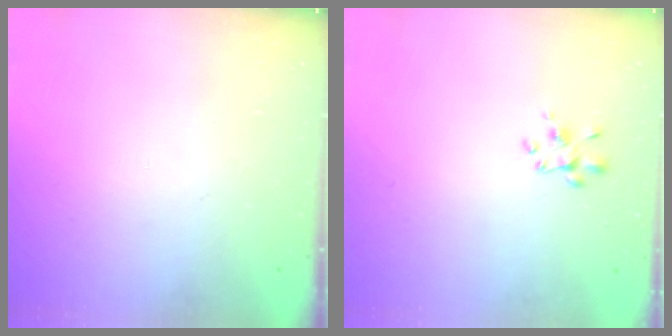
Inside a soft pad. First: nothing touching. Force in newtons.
{"total": 2.8, "press": 2.7, "slide": 0.7}